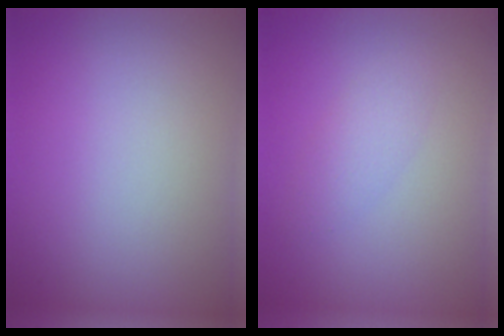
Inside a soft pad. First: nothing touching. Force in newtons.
{"total": 1.7, "press": 1.7, "slide": 0.0}